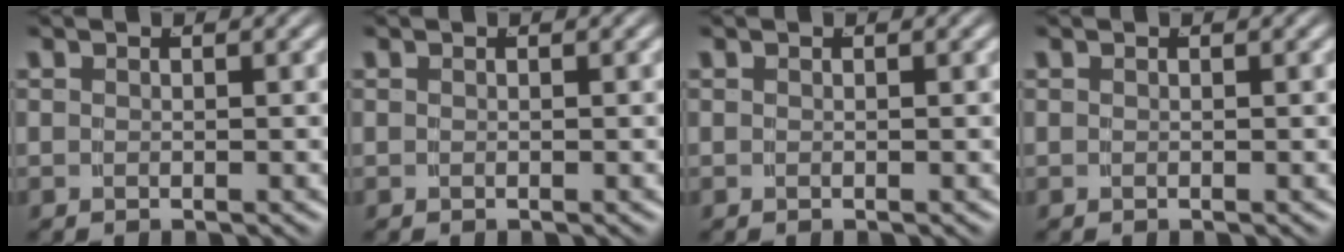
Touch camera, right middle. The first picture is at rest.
{"total": 0.0}
{"total": 0.0}
{"total": 0.0}